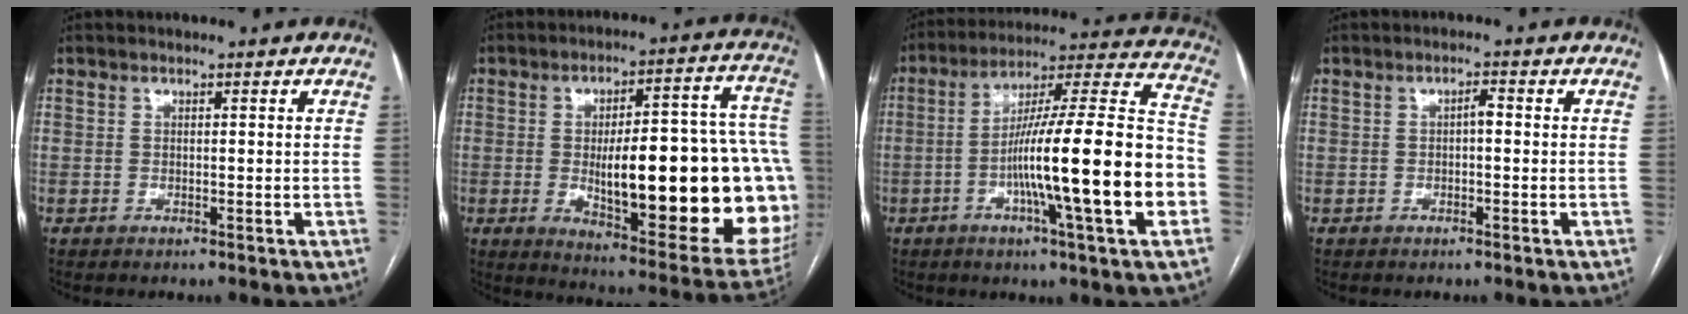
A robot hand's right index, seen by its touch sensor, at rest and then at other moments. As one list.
[{"total": 31.1, "force": [-3.1, 7.8, 30.0], "torque": [-0.326, 0.023, -0.023]}, {"total": 23.0, "force": [-5.8, 0.5, 22.3], "torque": [-0.317, 0.005, -0.099]}, {"total": 1.5, "force": [-0.1, 0.5, 1.4], "torque": [-0.022, 0.005, -0.004]}]